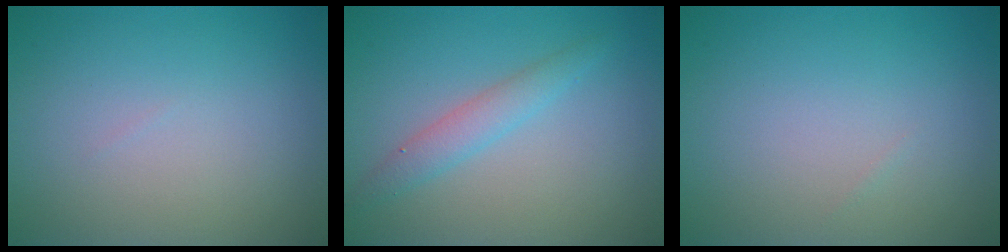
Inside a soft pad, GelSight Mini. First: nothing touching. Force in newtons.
{"total": 2.2, "press": 2.2, "slide": 0.0}
{"total": 0.0}